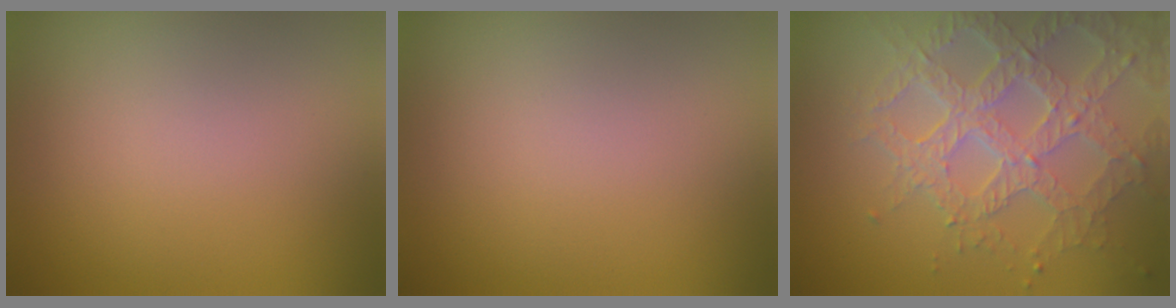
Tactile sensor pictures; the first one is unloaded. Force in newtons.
{"total": 0.0}
{"total": 7.2, "press": 5.3, "slide": 4.9}